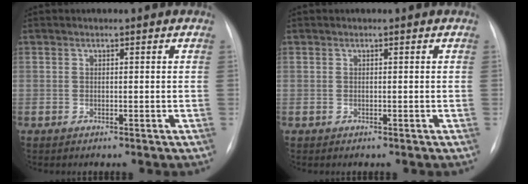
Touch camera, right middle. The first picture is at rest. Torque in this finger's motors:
{"motor_torque": [0.96, -1.17, 0.06, 0.02]}